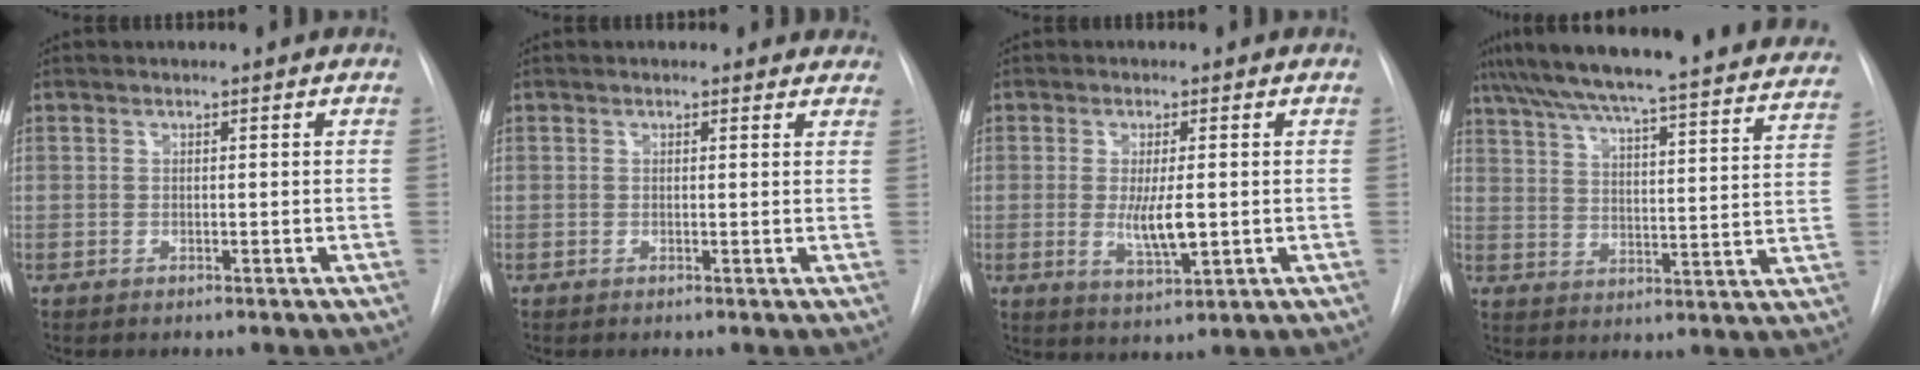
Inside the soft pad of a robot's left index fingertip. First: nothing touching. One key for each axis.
{"total": 3.3, "fx": 2.9, "fy": 1.5, "fz": 0.2, "tx": 0.015, "ty": -0.006, "tz": 0.012}
{"total": 5.3, "fx": -0.3, "fy": 1.4, "fz": 5.2, "tx": -0.096, "ty": -0.013, "tz": -0.001}
{"total": 34.6, "fx": 30.9, "fy": 3.8, "fz": 14.9, "tx": -0.235, "ty": -0.060, "tz": 0.383}